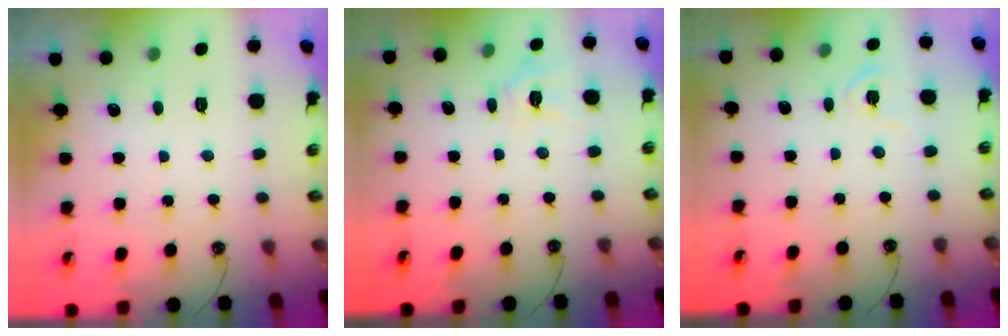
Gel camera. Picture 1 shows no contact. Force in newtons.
{"total": 4.2, "press": 4.2, "slide": 0.3}
{"total": 7.3, "press": 7.2, "slide": 0.7}